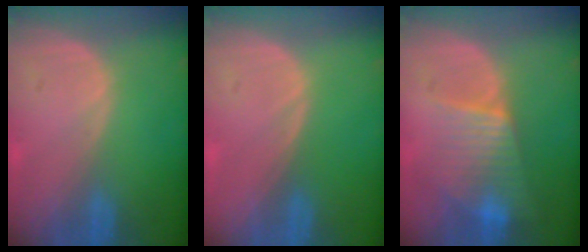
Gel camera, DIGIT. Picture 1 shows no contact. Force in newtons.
{"total": 0.0}
{"total": 6.9, "press": 6.7, "slide": 1.7}